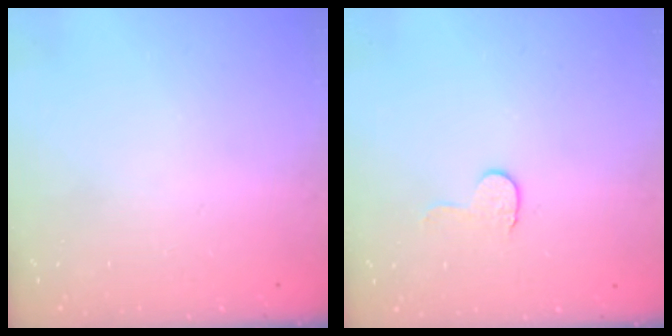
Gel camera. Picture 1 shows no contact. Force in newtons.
{"total": 4.6, "press": 4.6, "slide": 0.4}